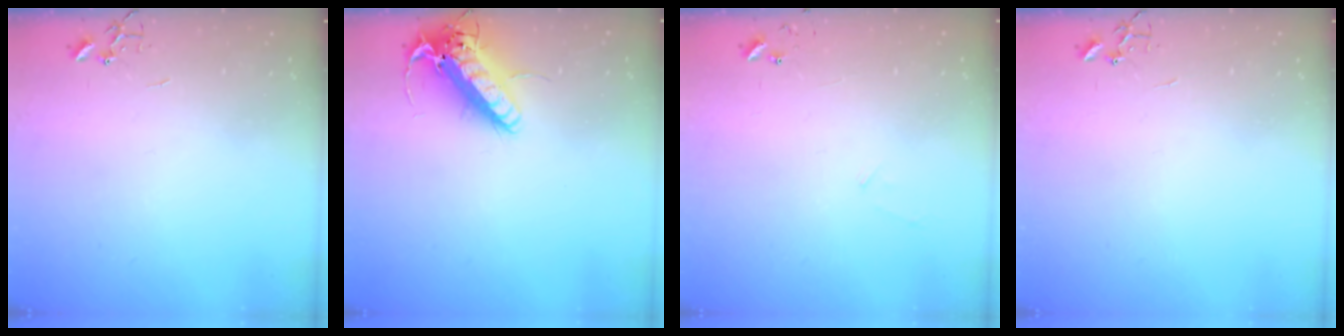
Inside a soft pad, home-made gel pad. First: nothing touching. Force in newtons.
{"total": 17.8, "press": 17.5, "slide": 3.4}
{"total": 5.4, "press": 5.4, "slide": 0.4}
{"total": 0.0}